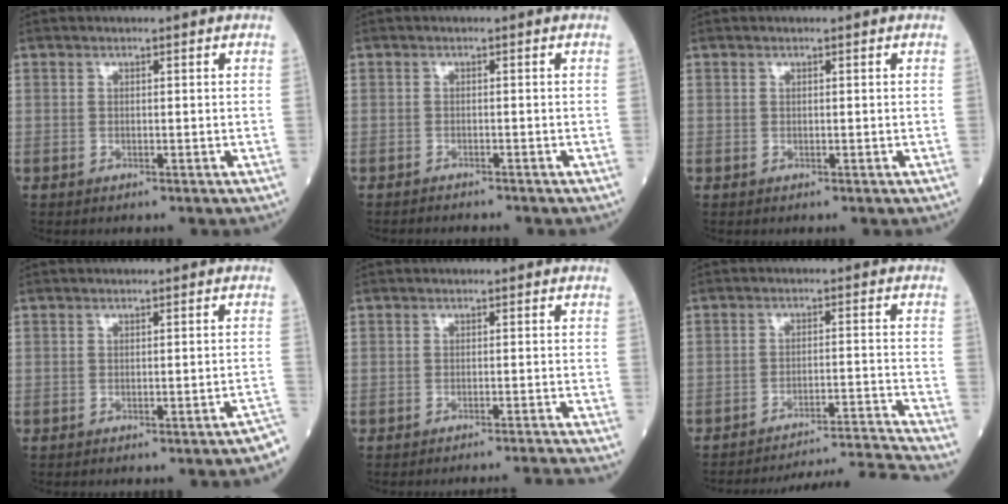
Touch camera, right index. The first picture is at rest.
{"total": 2.6, "force": [-2.5, 0.2, 0.5], "torque": [-0.004, -0.006, -0.035]}
{"total": 0.0}
{"total": 8.2, "force": [-7.7, 0.9, 2.7], "torque": [-0.012, 0.001, -0.079]}
{"total": 7.2, "force": [-6.6, -2.8, 0.0], "torque": [0.009, -0.010, -0.086]}
{"total": 13.5, "force": [-12.8, -4.2, 0.8], "torque": [0.006, -0.004, -0.192]}